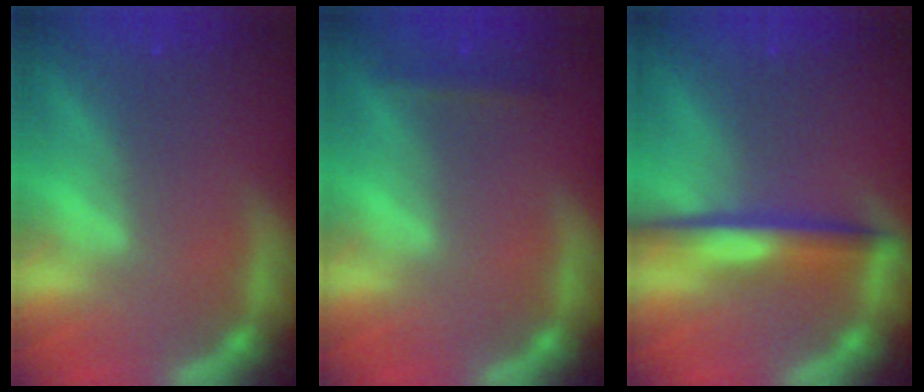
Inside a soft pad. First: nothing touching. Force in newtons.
{"total": 1.4}
{"total": 4.5}